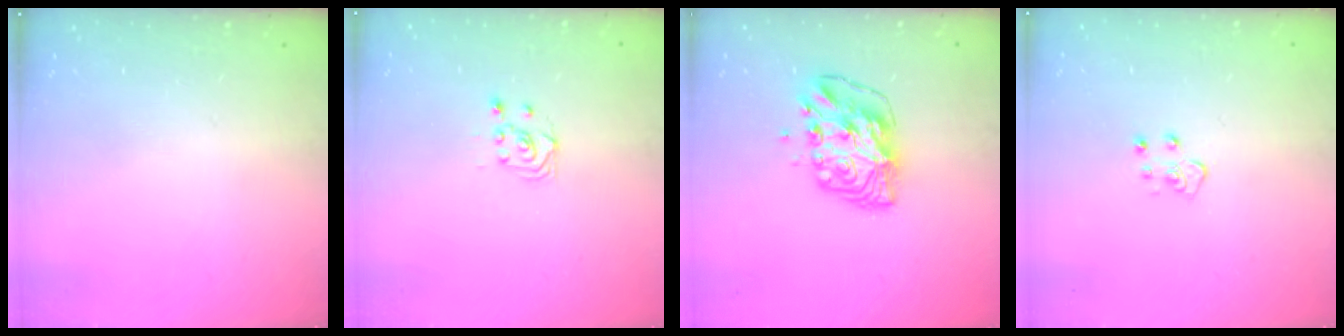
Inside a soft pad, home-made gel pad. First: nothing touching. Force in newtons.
{"total": 3.2, "press": 2.9, "slide": 1.2}
{"total": 8.5, "press": 8.4, "slide": 1.3}
{"total": 5.4, "press": 5.4, "slide": 0.4}